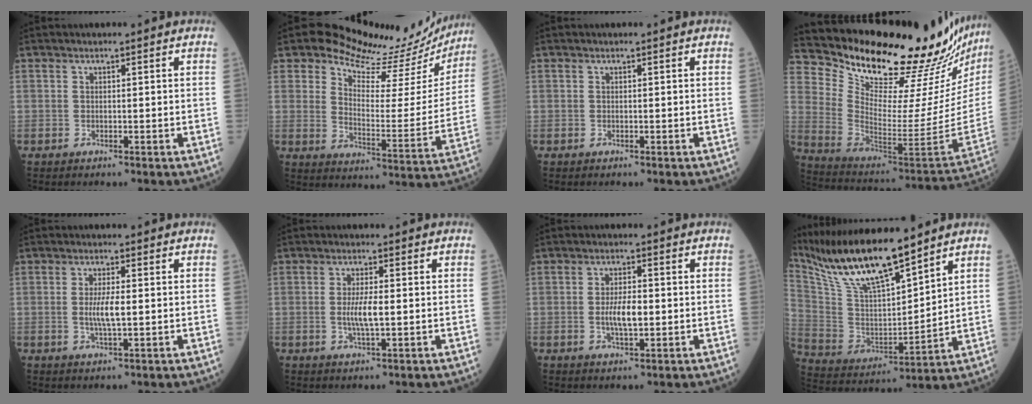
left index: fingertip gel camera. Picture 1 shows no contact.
{"total": 16.1, "force": [15.0, 5.1, 2.5], "torque": [-0.020, -0.059, 0.169]}
{"total": 0.0}
{"total": 29.7, "force": [26.2, 3.0, 13.6], "torque": [-0.226, -0.133, 0.357]}
{"total": 3.8, "force": [-0.9, 0.5, 3.7], "torque": [-0.073, -0.010, -0.019]}
{"total": 3.9, "force": [-1.1, 0.5, 3.8], "torque": [-0.075, -0.010, -0.022]}
{"total": 4.4, "force": [-1.2, 1.3, 4.0], "torque": [-0.079, -0.006, -0.026]}
{"total": 15.8, "force": [13.1, 1.8, 8.6], "torque": [-0.173, -0.004, 0.253]}